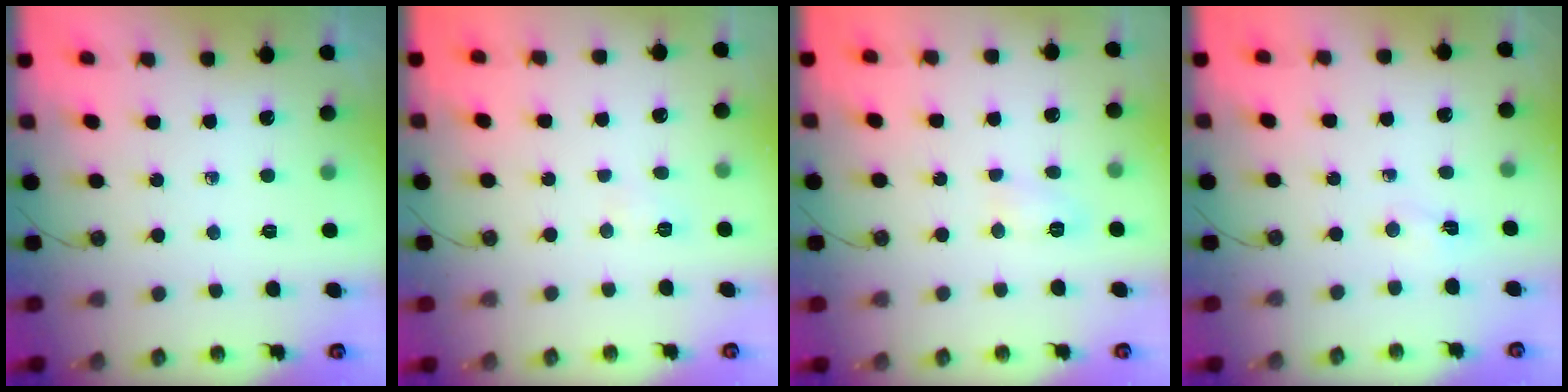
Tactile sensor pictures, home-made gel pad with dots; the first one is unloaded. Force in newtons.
{"total": 3.5, "press": 2.8, "slide": 2.2}
{"total": 6.2, "press": 6.2, "slide": 0.5}
{"total": 3.8, "press": 0.5, "slide": 3.8}